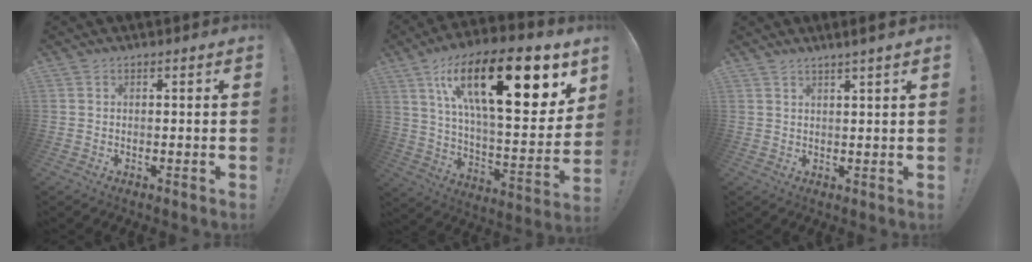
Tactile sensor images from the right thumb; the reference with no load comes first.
{"total": 27.7, "force": [12.2, 9.6, 23.0], "torque": [-0.381, -0.062, 0.199]}
{"total": 2.9, "force": [2.2, -0.5, 1.8], "torque": [-0.022, -0.014, 0.034]}